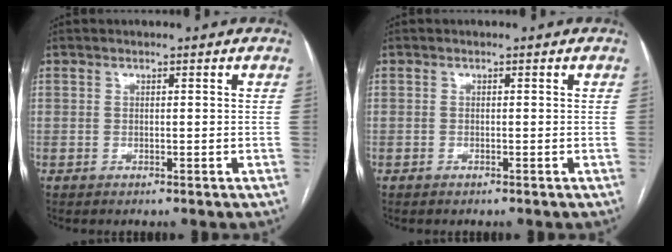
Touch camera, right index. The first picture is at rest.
{"total": 0.0}